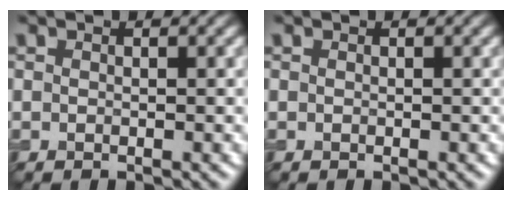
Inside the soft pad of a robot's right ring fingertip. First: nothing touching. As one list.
[{"total": 0.0}]